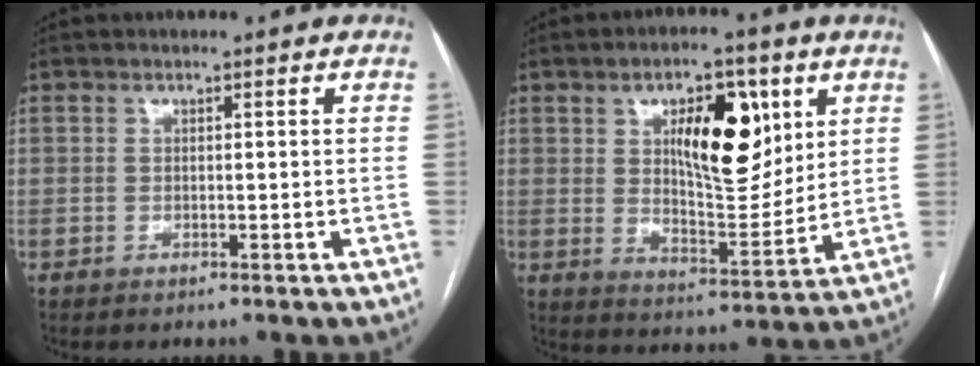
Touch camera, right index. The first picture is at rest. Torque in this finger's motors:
{"motor_torque": [0.36, 0.35, 0.27, 0.08]}